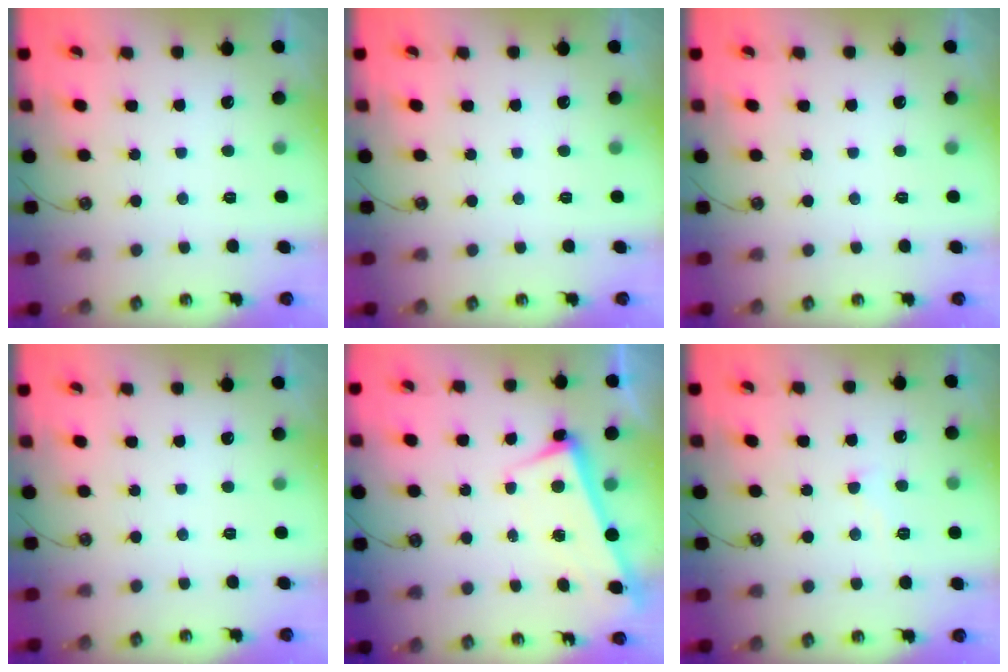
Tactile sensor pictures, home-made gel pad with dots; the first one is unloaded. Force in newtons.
{"total": 0.0}
{"total": 0.0}
{"total": 0.0}
{"total": 2.8, "press": 2.7, "slide": 0.7}
{"total": 2.6, "press": 2.6, "slide": 0.6}